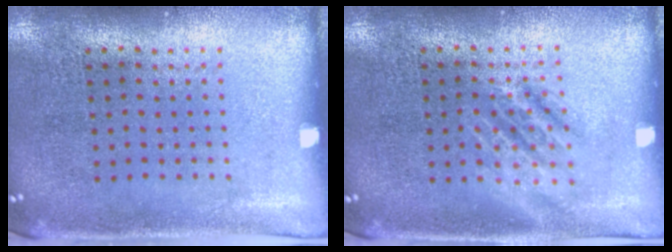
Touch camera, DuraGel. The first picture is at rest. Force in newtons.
{"total": 1.1, "press": 1.1, "slide": 0.2}